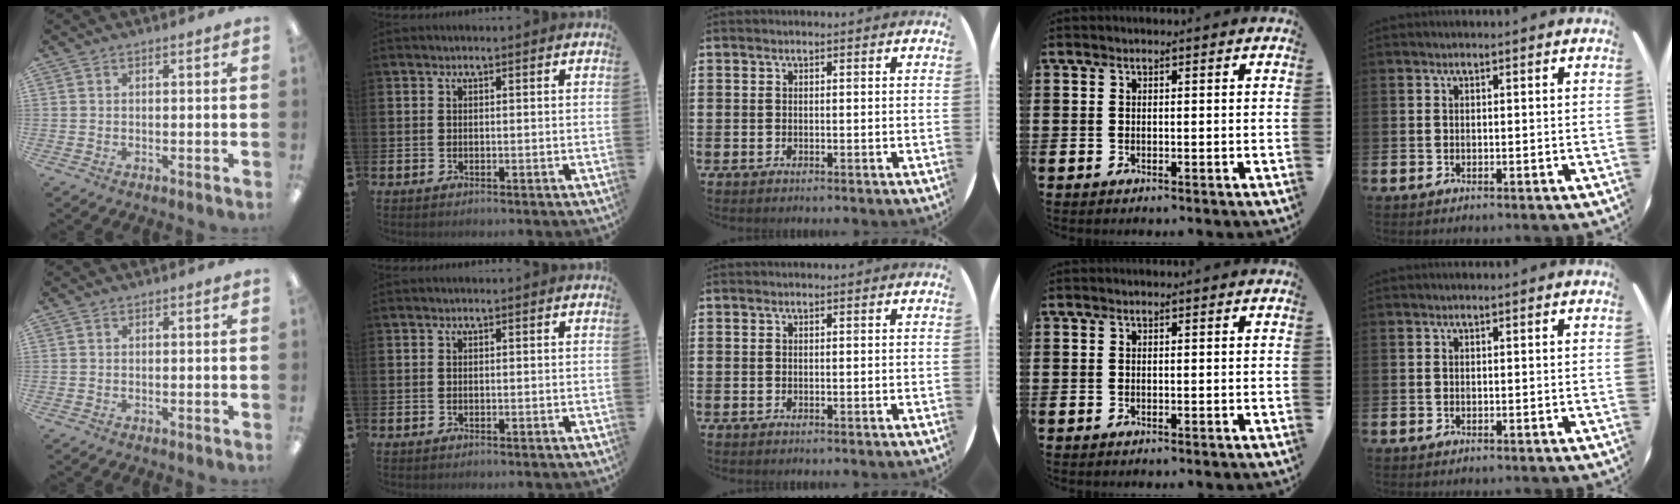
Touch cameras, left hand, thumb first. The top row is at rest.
{}